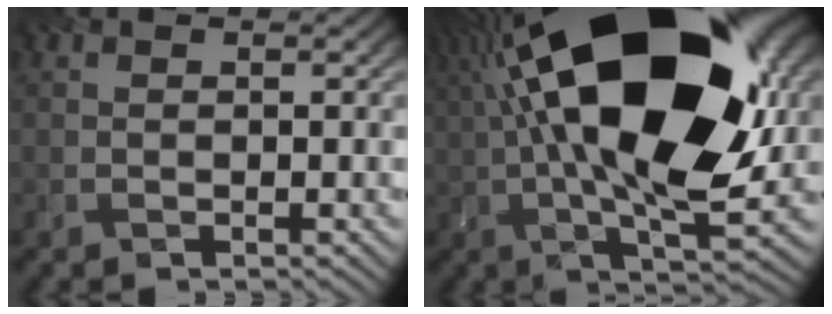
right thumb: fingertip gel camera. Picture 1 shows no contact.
{"total": 22.4, "force": [4.7, 10.2, 19.4], "torque": [-0.360, 0.029, 0.072]}